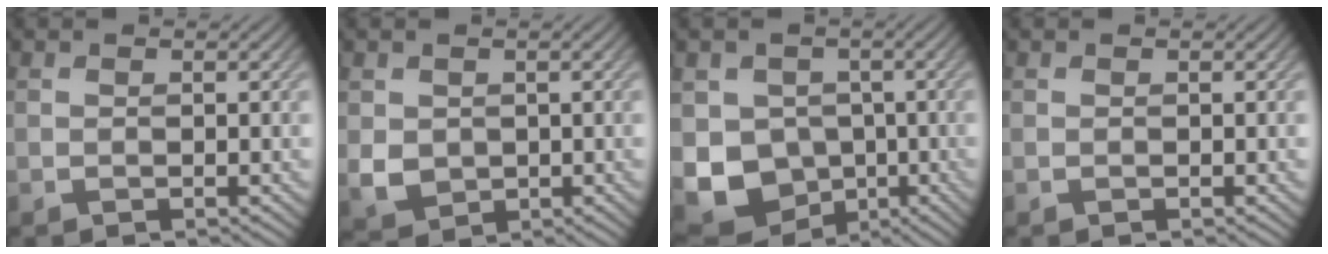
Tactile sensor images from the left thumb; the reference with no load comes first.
{"total": 3.3, "force": [0.4, 2.9, 1.5], "torque": [-0.044, -0.009, 0.013]}
{"total": 9.1, "force": [-1.8, 8.0, 3.9], "torque": [-0.091, -0.031, -0.047]}
{"total": 0.0}